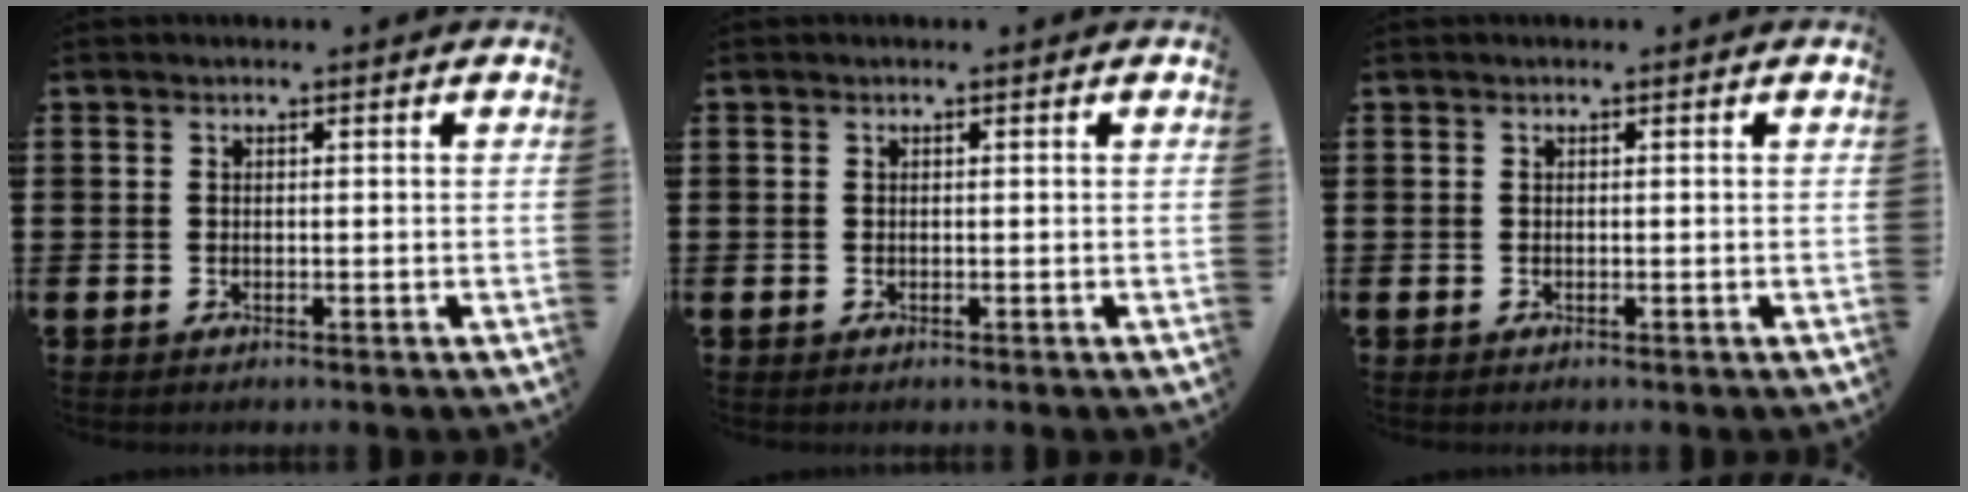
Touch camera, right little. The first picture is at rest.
{"total": 0.0}
{"total": 0.0}